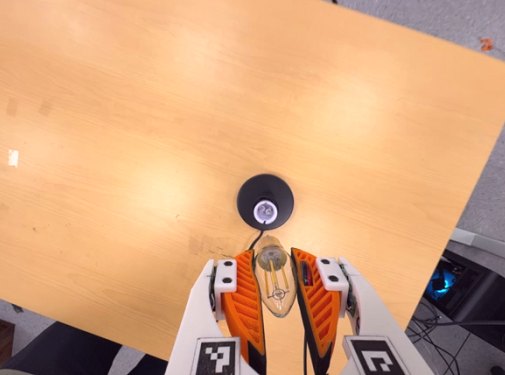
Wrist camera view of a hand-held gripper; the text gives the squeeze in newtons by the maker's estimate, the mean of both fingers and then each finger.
{"total": 22.1, "left": 25.6, "right": 18.7}